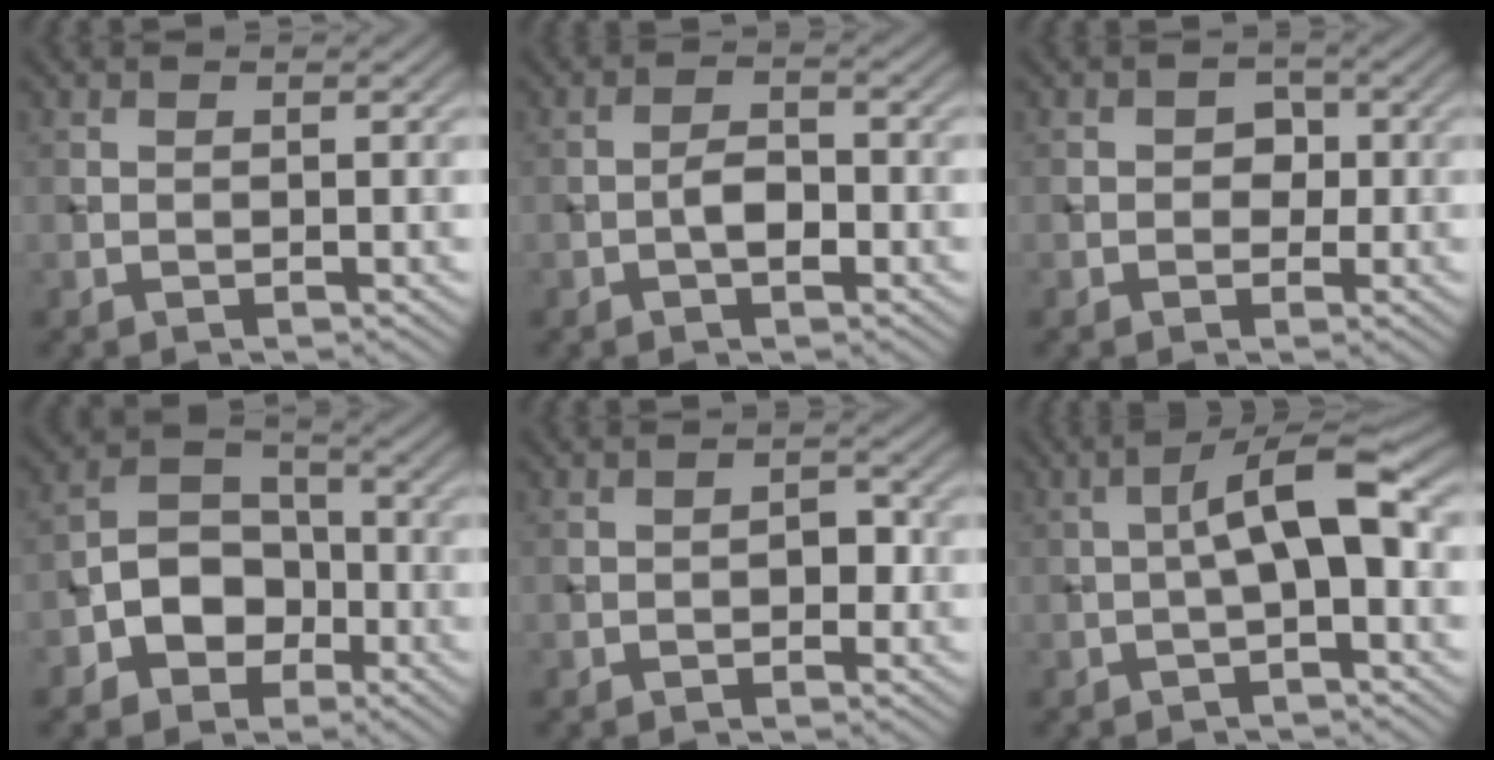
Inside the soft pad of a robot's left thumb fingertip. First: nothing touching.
{"total": 3.0, "force": [-1.1, 1.4, 2.4], "torque": [-0.040, 0.008, -0.025]}
{"total": 2.3, "force": [-0.1, 2.0, 1.1], "torque": [-0.003, 0.002, -0.009]}
{"total": 7.3, "force": [-3.1, 5.6, 3.6], "torque": [-0.066, 0.005, -0.072]}
{"total": 2.0, "force": [-0.5, 1.2, 1.5], "torque": [-0.023, 0.003, -0.012]}
{"total": 6.3, "force": [-0.3, 1.6, 6.1], "torque": [-0.103, 0.021, -0.012]}